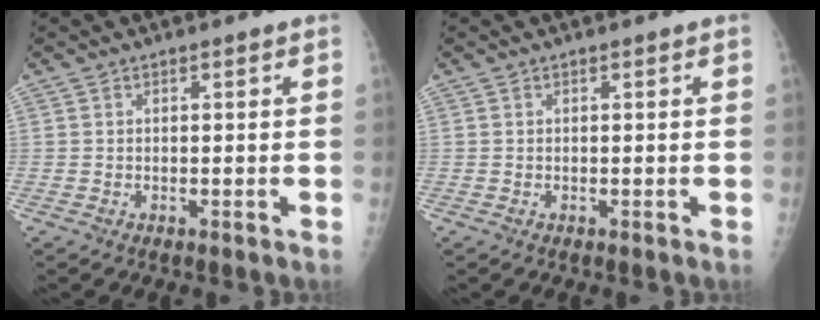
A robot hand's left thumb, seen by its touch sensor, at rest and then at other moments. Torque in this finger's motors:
{"motor_torque": [-0.10, -0.03, -0.12, -0.10, 0.00]}